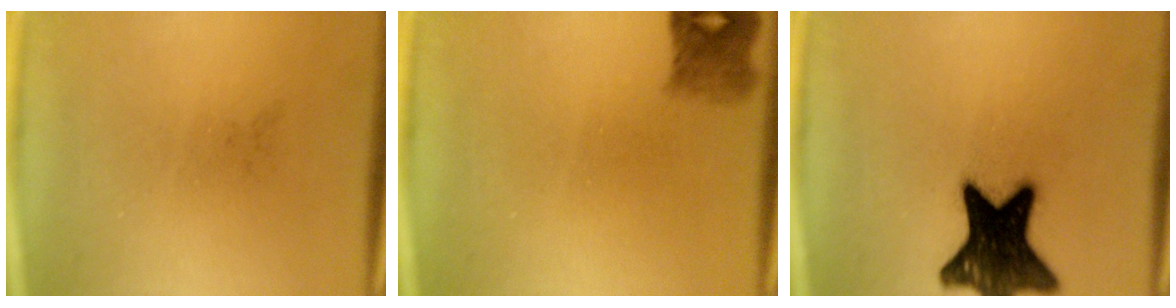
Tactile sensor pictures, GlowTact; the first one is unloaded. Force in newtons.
{"total": 3.1}
{"total": 18.2}